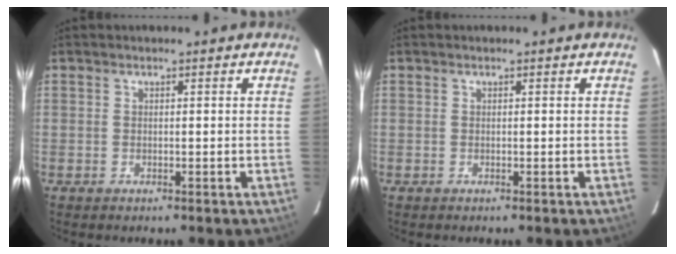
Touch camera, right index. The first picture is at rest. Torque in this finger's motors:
{"motor_torque": [0.00, 0.00, 0.02, 0.00]}